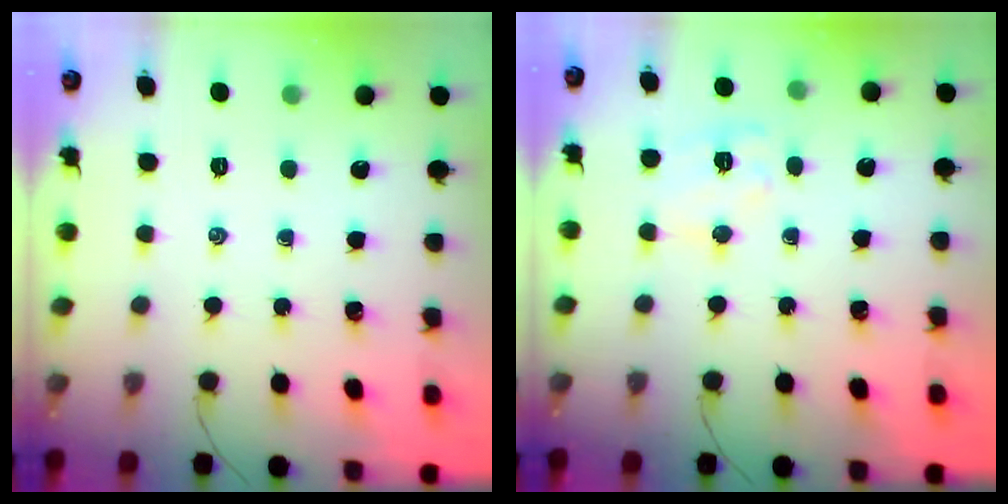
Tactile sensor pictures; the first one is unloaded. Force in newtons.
{"total": 9.4, "press": 9.4, "slide": 0.3}